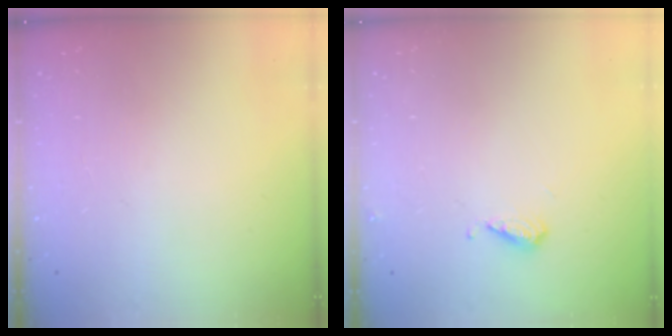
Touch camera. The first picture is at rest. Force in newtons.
{"total": 6.2, "press": 6.2, "slide": 0.8}